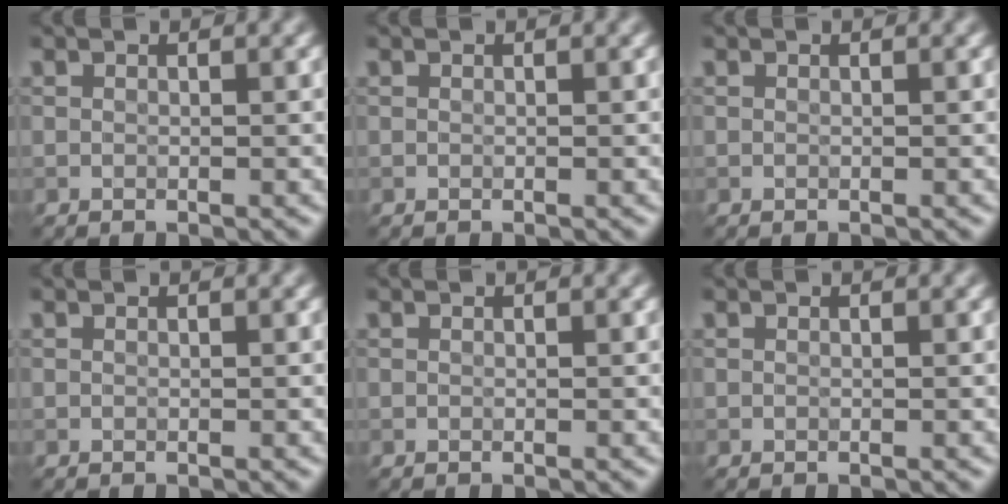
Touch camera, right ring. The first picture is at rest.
{"total": 0.0}
{"total": 0.0}
{"total": 0.0}
{"total": 0.0}
{"total": 0.0}